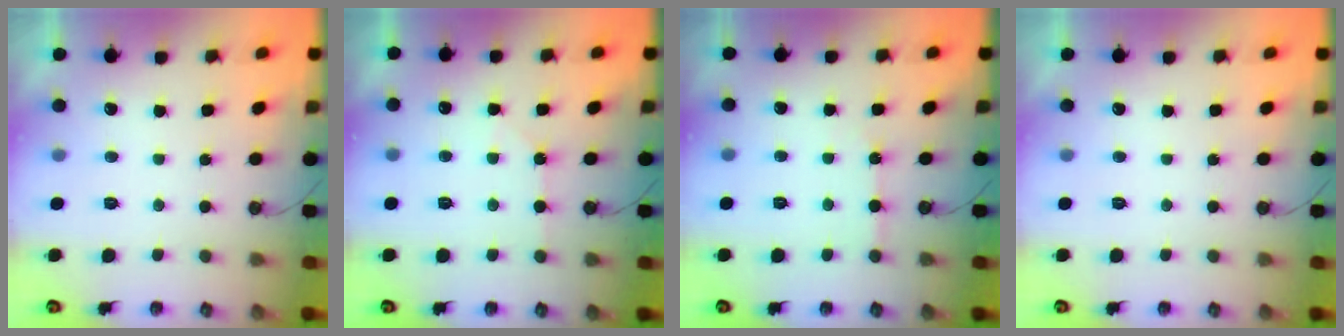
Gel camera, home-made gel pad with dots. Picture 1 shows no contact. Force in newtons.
{"total": 6.2, "press": 6.1, "slide": 0.9}
{"total": 3.5, "press": 3.5, "slide": 0.5}
{"total": 0.0}